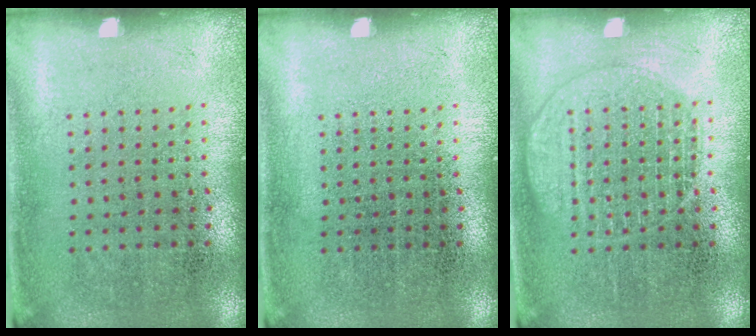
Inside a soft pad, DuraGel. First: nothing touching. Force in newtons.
{"total": 0.0}
{"total": 2.4, "press": 2.4, "slide": 0.3}